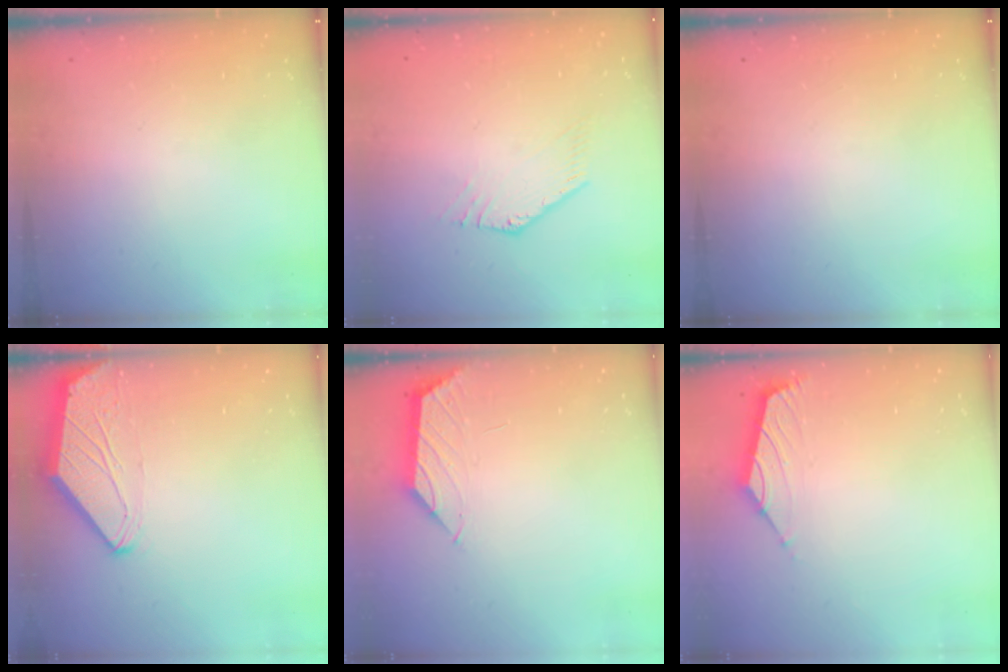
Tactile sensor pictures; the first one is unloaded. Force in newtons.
{"total": 0.6, "press": 0.5, "slide": 0.3}
{"total": 0.0}
{"total": 0.0}
{"total": 1.1, "press": 1.0, "slide": 0.4}
{"total": 1.7, "press": 1.6, "slide": 0.6}